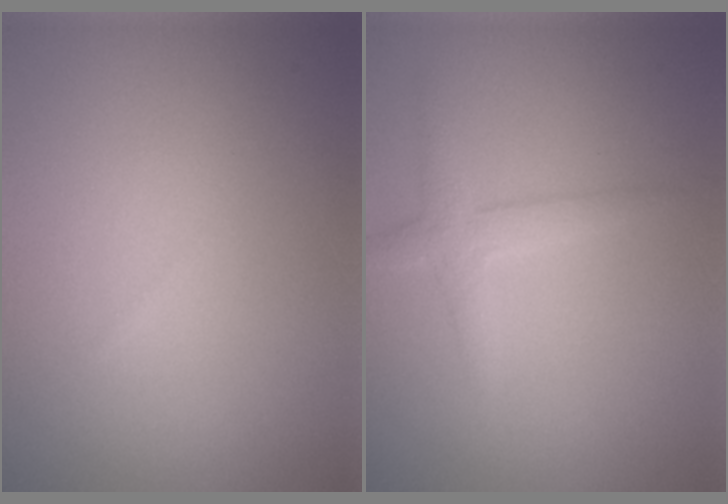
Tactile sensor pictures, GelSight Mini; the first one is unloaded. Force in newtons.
{"total": 2.1, "press": 2.1, "slide": 0.1}